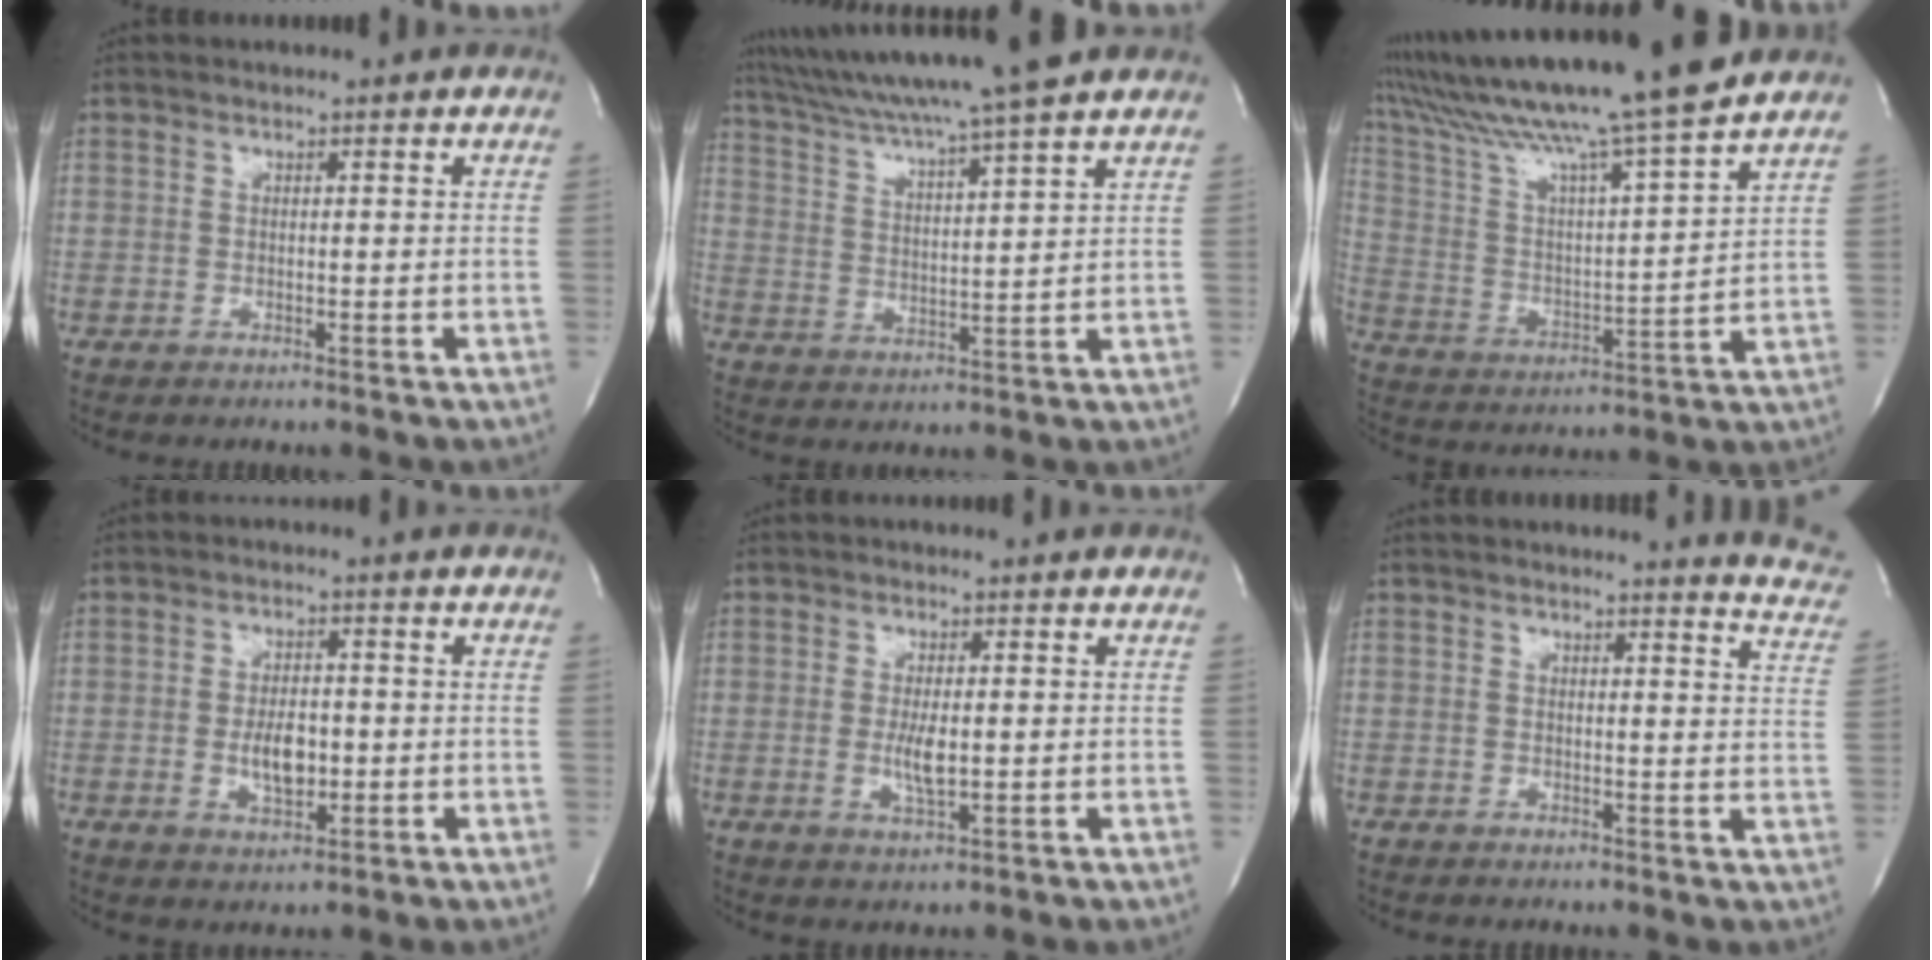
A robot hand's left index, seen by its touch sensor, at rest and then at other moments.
{"total": 16.8, "force": [14.6, -1.3, 8.2], "torque": [-0.150, 0.000, 0.233]}
{"total": 21.9, "force": [18.3, -0.9, 12.0], "torque": [-0.221, 0.000, 0.302]}
{"total": 5.3, "force": [-1.0, 2.4, 4.6], "torque": [-0.080, -0.004, -0.011]}
{"total": 3.8, "force": [-0.3, 0.9, 3.7], "torque": [-0.074, -0.009, -0.004]}
{"total": 8.3, "force": [8.1, 0.0, 1.9], "torque": [-0.005, -0.074, 0.054]}